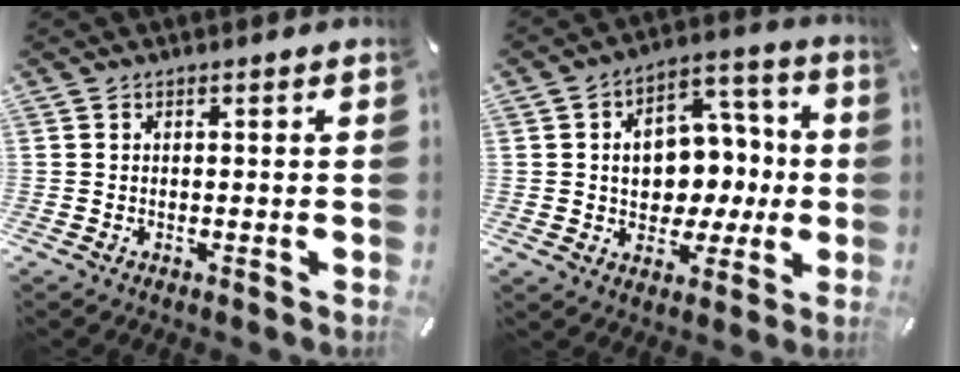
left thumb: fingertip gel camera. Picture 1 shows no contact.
{"total": 12.2, "force": [-0.2, 10.3, 6.6], "torque": [-0.080, 0.001, 0.005]}